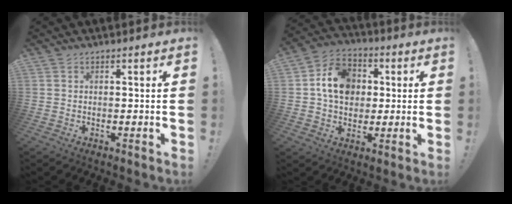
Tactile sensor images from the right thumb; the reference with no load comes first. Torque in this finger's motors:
{"motor_torque": [1.19, 1.28, 0.28, -0.18, 0.05]}